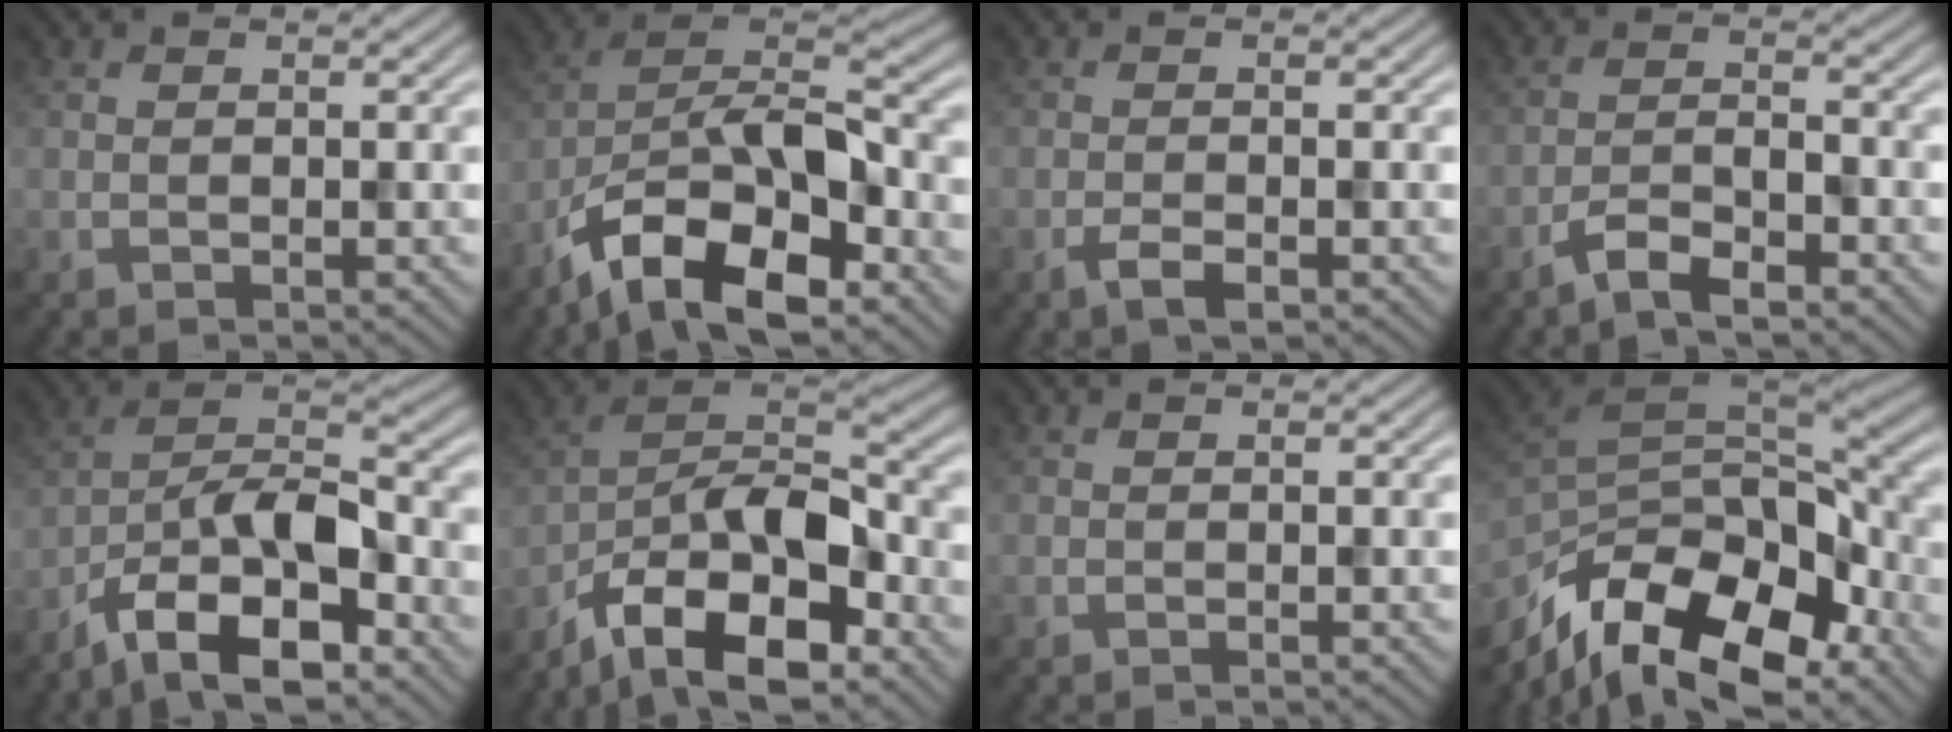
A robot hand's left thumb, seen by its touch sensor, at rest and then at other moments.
{"total": 13.8, "force": [-8.0, 5.6, 9.7], "torque": [-0.173, -0.004, -0.163]}
{"total": 1.9, "force": [-1.2, 0.5, 1.4], "torque": [-0.030, 0.001, -0.024]}
{"total": 4.0, "force": [-2.9, 0.8, 2.6], "torque": [-0.055, 0.004, -0.066]}
{"total": 12.3, "force": [-7.6, 4.7, 8.6], "torque": [-0.148, 0.005, -0.153]}
{"total": 13.6, "force": [-8.3, 5.6, 9.2], "torque": [-0.167, -0.002, -0.172]}
{"total": 0.0}
{"total": 16.7, "force": [-10.7, 7.1, 10.7], "torque": [-0.239, -0.026, -0.181]}